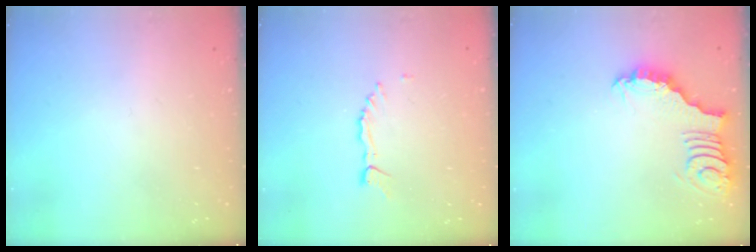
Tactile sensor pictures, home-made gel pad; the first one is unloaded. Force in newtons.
{"total": 1.7, "press": 1.7, "slide": 0.2}
{"total": 3.3, "press": 3.3, "slide": 0.1}